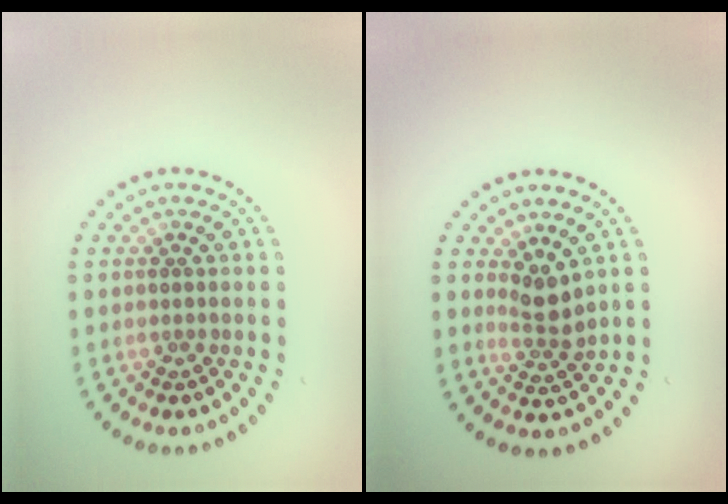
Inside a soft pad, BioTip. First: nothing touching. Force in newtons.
{"total": 2.2, "press": 1.8, "slide": 1.4}